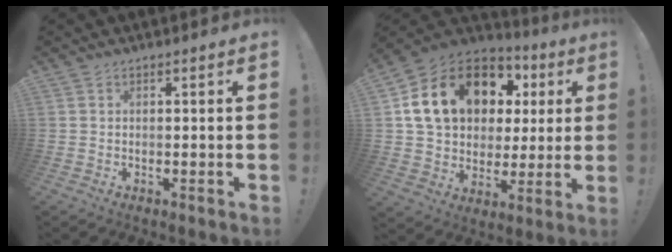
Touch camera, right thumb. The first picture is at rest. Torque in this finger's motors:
{"motor_torque": [0.11, 0.93, 0.81, -0.42, 0.24]}